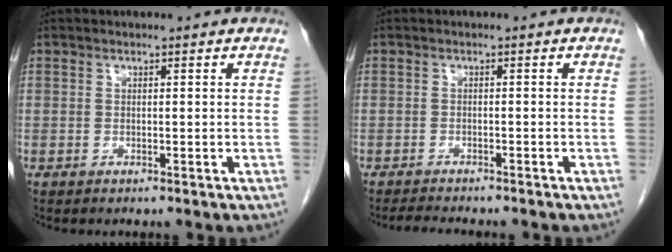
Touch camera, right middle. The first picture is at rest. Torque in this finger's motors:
{"motor_torque": [-0.05, 0.10, -0.02, 0.01]}